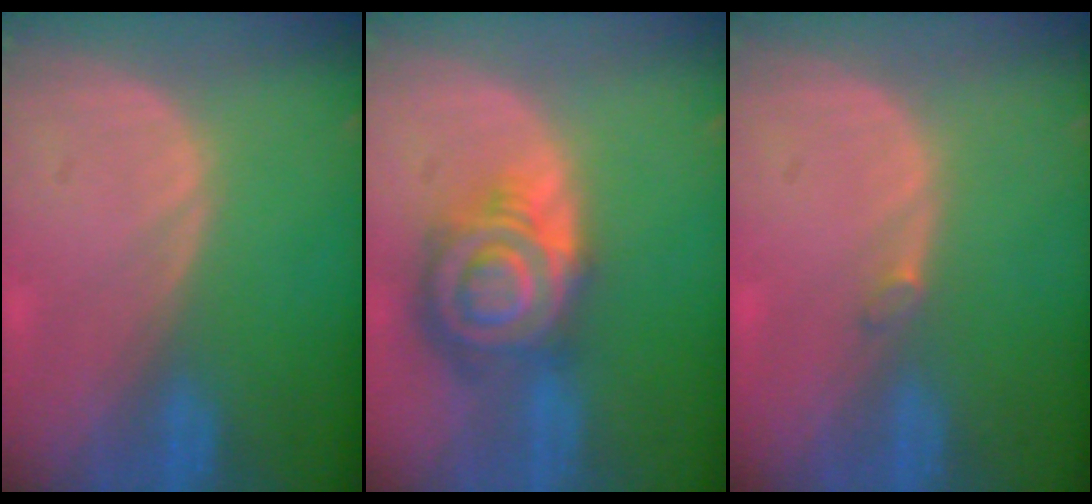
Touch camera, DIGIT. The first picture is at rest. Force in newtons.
{"total": 9.3, "press": 9.2, "slide": 0.6}
{"total": 0.8, "press": 0.8, "slide": 0.2}